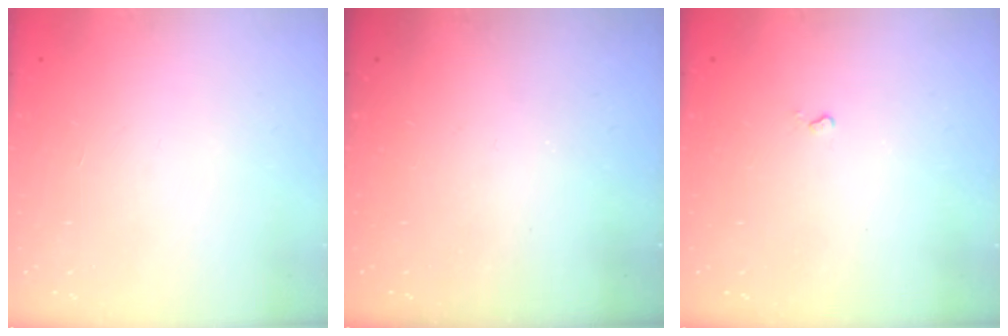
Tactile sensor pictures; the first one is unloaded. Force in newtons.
{"total": 0.0}
{"total": 2.4, "press": 2.4, "slide": 0.4}